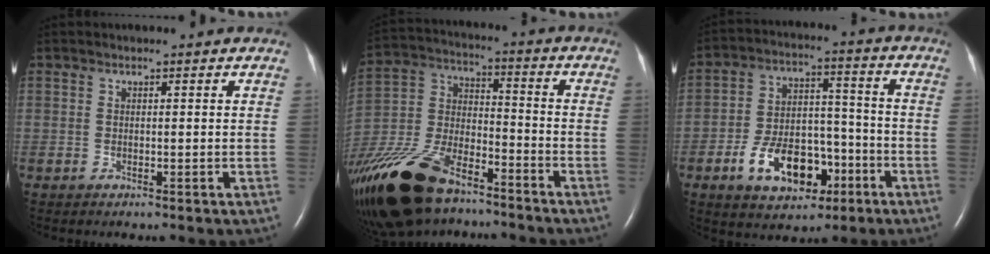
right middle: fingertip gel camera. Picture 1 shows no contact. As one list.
[{"total": 24.4, "force": [-17.0, 10.0, 14.4], "torque": [-0.373, -0.030, -0.313]}, {"total": 12.4, "force": [-5.8, 7.1, 8.3], "torque": [-0.157, 0.022, -0.089]}]